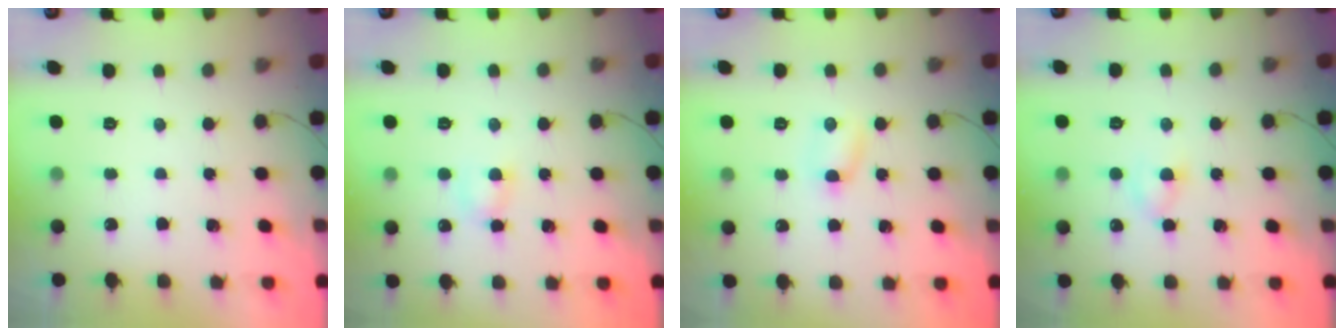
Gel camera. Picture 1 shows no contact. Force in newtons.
{"total": 4.2, "press": 4.0, "slide": 1.1}
{"total": 2.6, "press": 2.5, "slide": 0.9}
{"total": 2.9, "press": 2.6, "slide": 1.3}